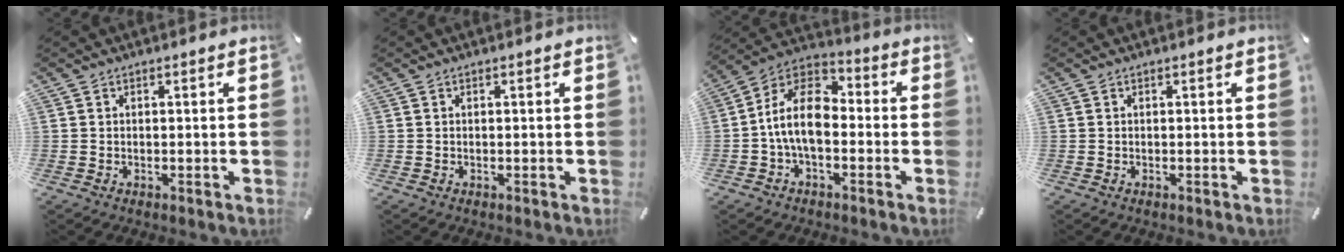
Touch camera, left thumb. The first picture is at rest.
{"total": 0.0}
{"total": 13.1, "force": [-3.1, 7.9, 10.0], "torque": [-0.211, 0.018, -0.060]}
{"total": 0.0}